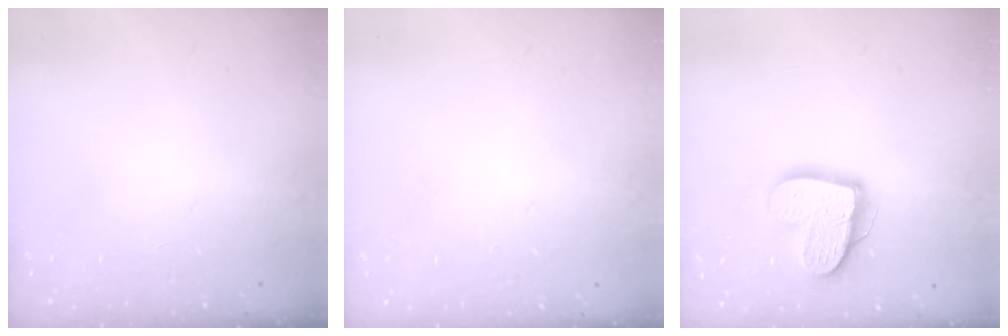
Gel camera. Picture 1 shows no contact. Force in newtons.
{"total": 0.0}
{"total": 14.6, "press": 14.6, "slide": 1.3}